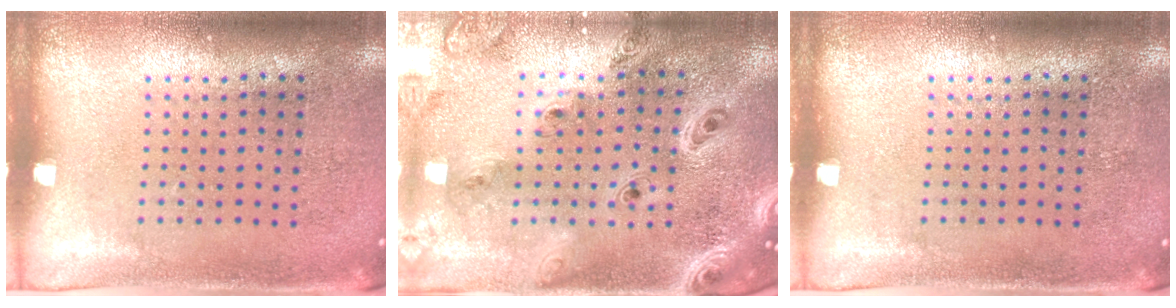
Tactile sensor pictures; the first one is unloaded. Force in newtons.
{"total": 2.6, "press": 2.3, "slide": 1.2}
{"total": 0.0}